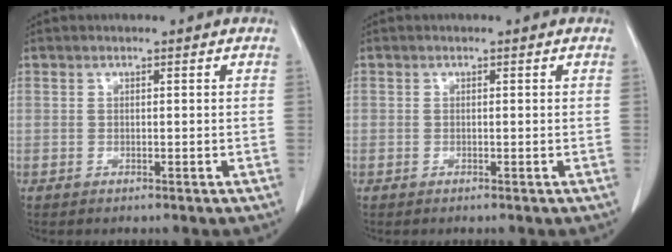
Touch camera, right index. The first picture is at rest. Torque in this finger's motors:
{"motor_torque": [0.79, 0.21, 0.38, 0.09]}